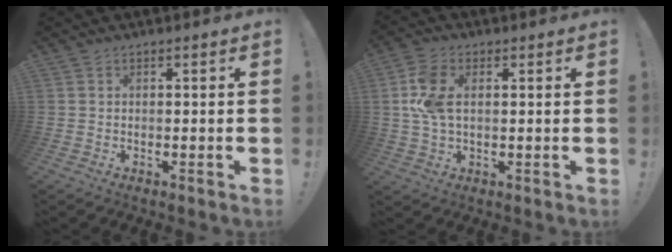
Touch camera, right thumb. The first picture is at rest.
{"total": 9.0, "force": [1.5, 5.2, 7.2], "torque": [-0.151, 0.000, 0.029]}